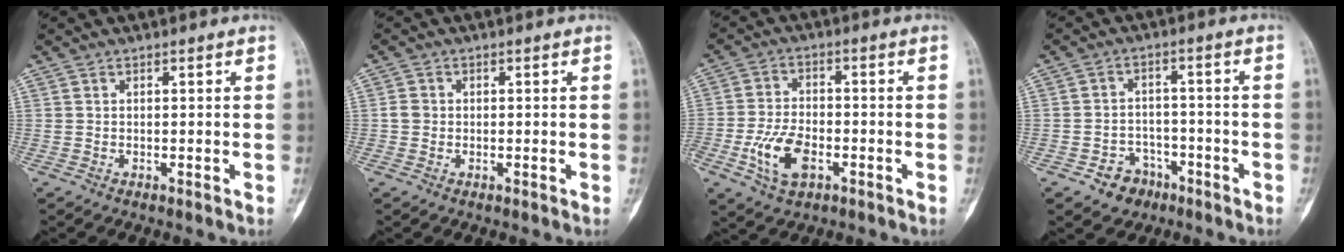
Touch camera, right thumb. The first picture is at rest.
{"total": 2.0, "force": [0.0, 1.8, 0.8], "torque": [-0.008, 0.006, 0.000]}
{"total": 9.1, "force": [-3.4, 5.2, 6.7], "torque": [-0.132, 0.012, -0.061]}
{"total": 6.0, "force": [-3.5, 4.7, 1.5], "torque": [0.008, 0.032, -0.049]}